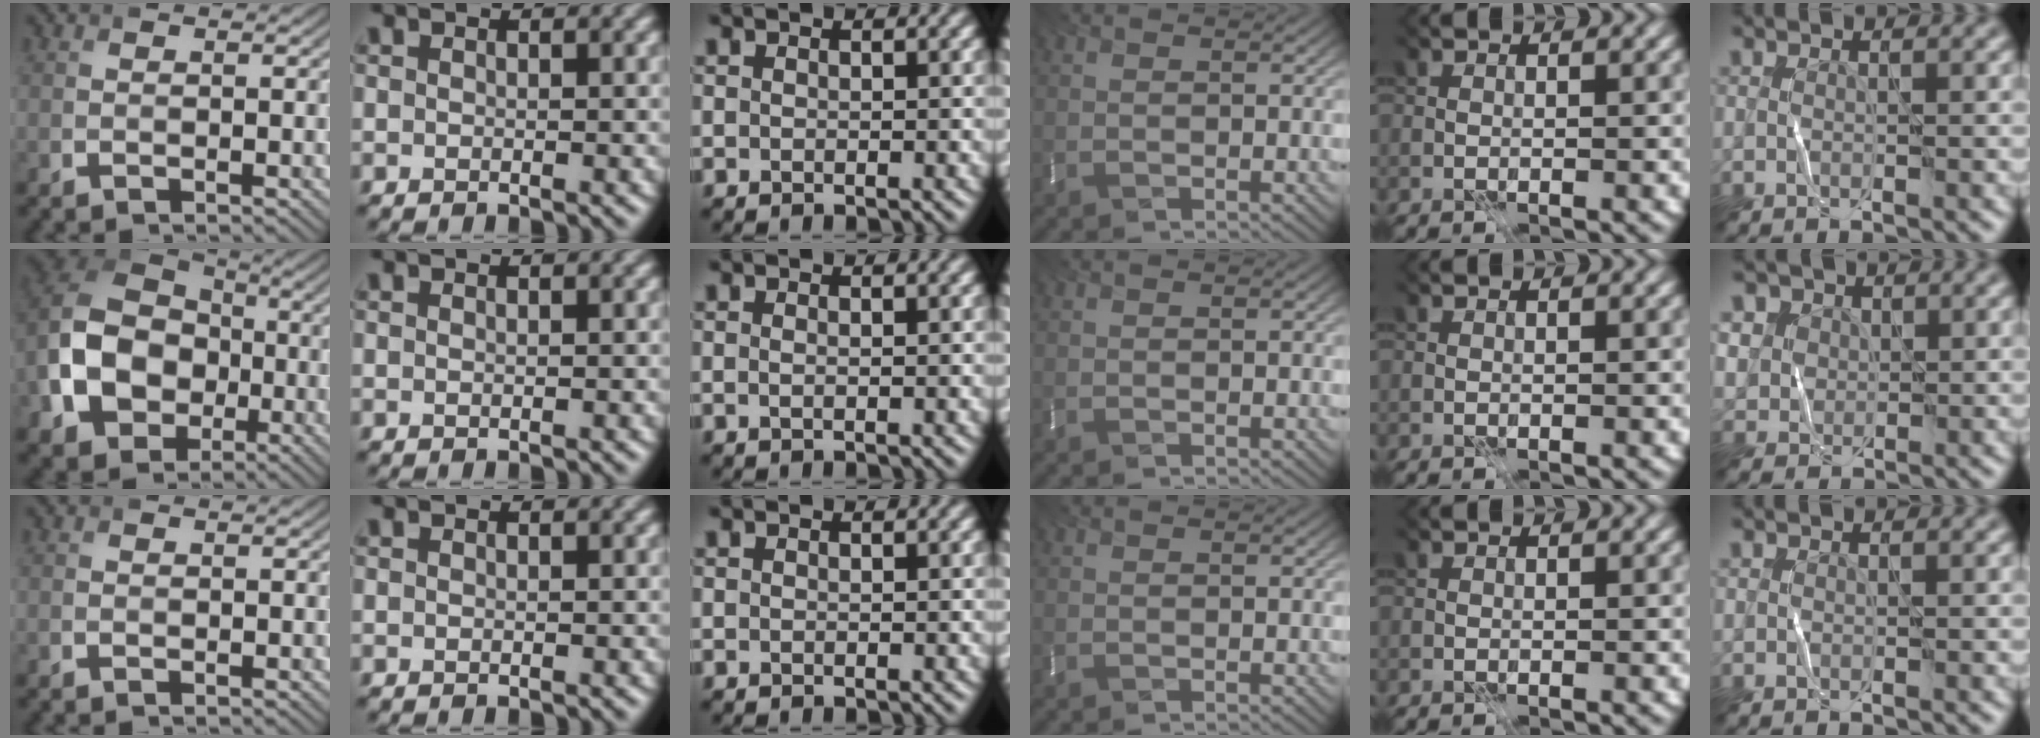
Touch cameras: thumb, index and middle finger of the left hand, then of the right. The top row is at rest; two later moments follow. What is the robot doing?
{"motion": "fold", "object": "bubble wrap"}